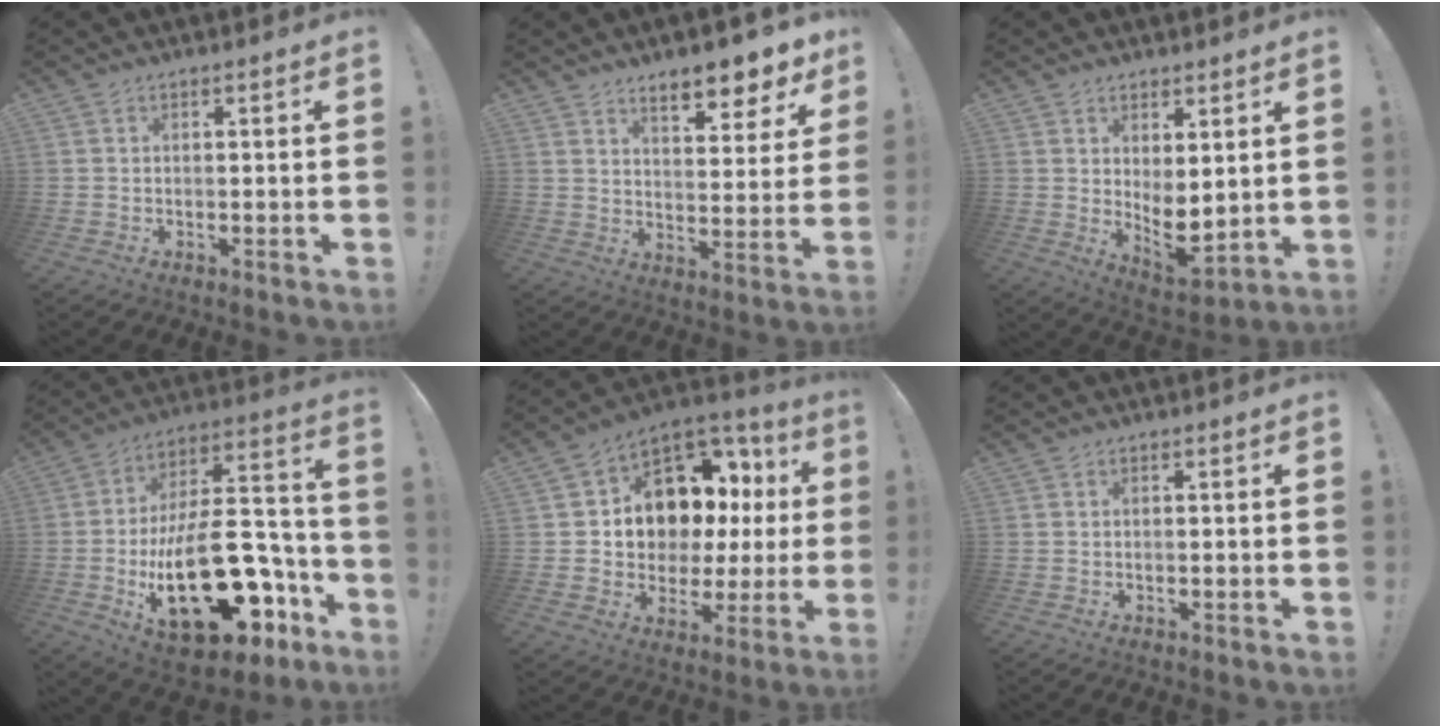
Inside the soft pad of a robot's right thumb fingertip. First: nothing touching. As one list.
[{"total": 9.6, "force": [7.8, 2.5, 5.0], "torque": [-0.057, -0.064, 0.133]}, {"total": 6.2, "force": [2.2, 2.9, 5.0], "torque": [-0.048, -0.045, 0.049]}, {"total": 30.0, "force": [-9.9, 14.5, 24.3], "torque": [-0.410, 0.053, -0.144]}, {"total": 12.0, "force": [4.9, 9.3, 5.8], "torque": [-0.087, -0.050, 0.105]}, {"total": 0.0}]